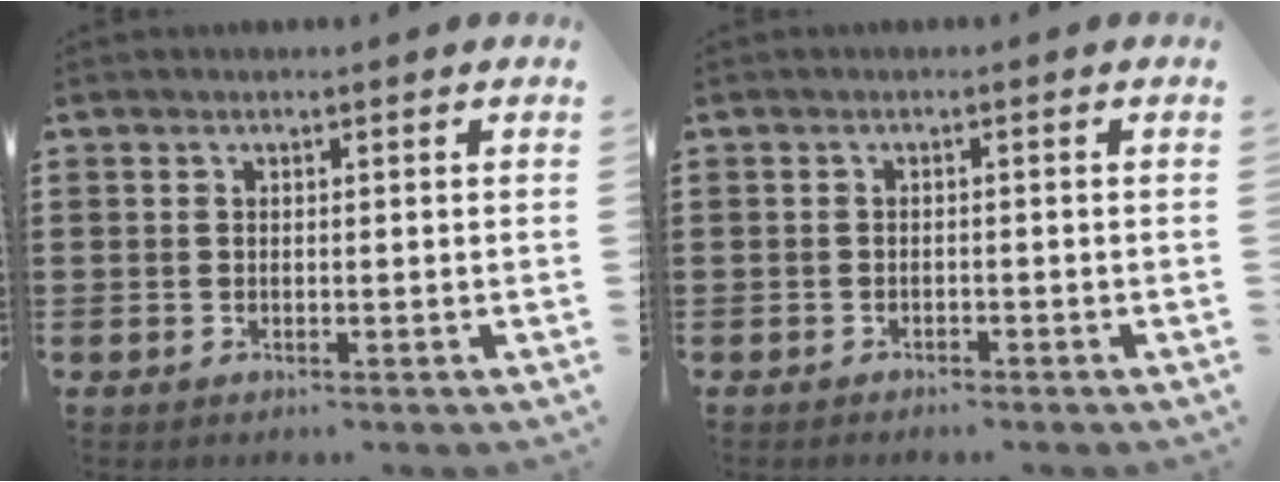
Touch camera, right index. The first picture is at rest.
{"total": 1.0, "force": [-1.0, 0.3, -0.1], "torque": [-0.001, 0.004, -0.023]}